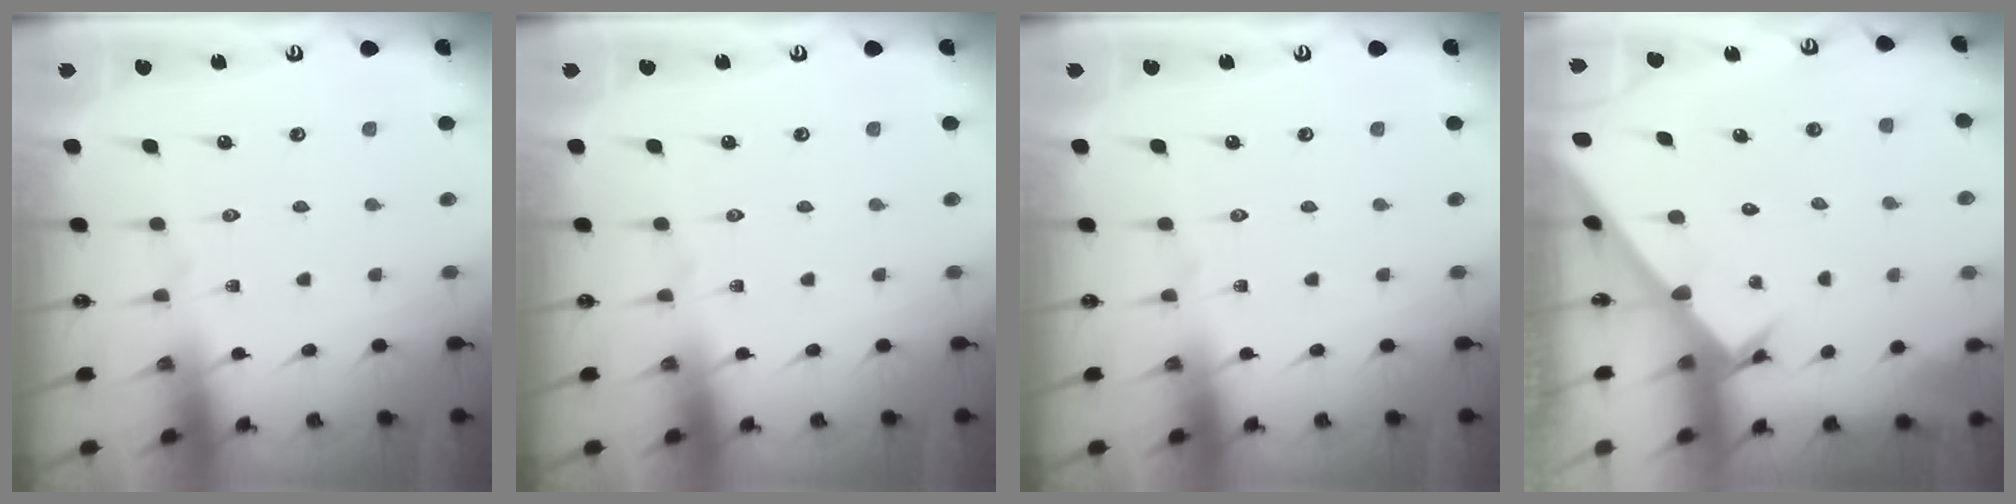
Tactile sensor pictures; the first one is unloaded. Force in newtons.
{"total": 0.0}
{"total": 0.0}
{"total": 2.6, "press": 2.6, "slide": 0.3}